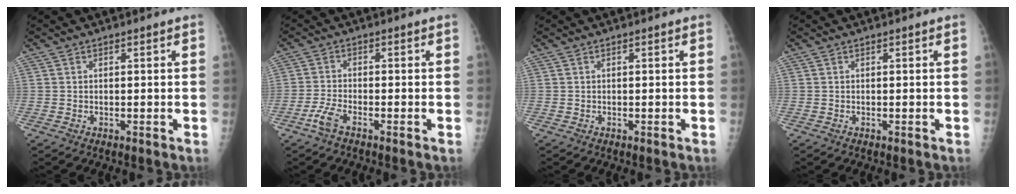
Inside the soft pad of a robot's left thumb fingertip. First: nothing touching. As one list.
[{"total": 3.5, "force": [-2.3, 1.1, 2.4], "torque": [-0.059, 0.008, -0.050]}, {"total": 0.0}, {"total": 0.0}]